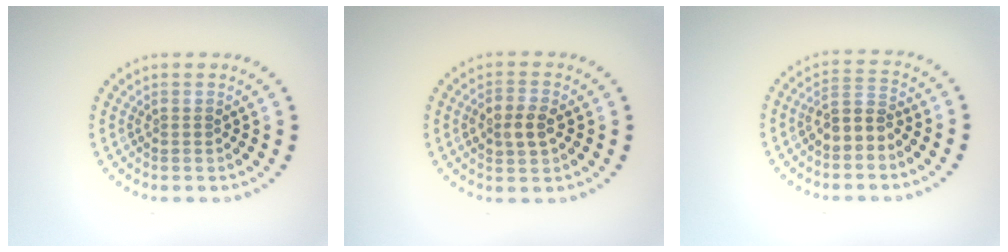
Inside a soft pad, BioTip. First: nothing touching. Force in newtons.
{"total": 2.8, "press": 2.8, "slide": 0.1}
{"total": 2.9, "press": 2.7, "slide": 1.2}